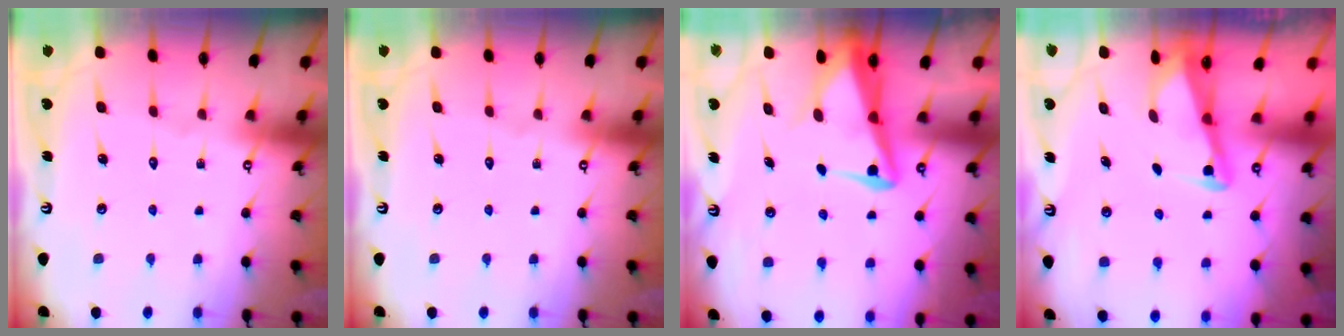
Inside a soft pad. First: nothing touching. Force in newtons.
{"total": 0.0}
{"total": 4.8, "press": 4.7, "slide": 0.6}
{"total": 3.0, "press": 3.0, "slide": 0.4}